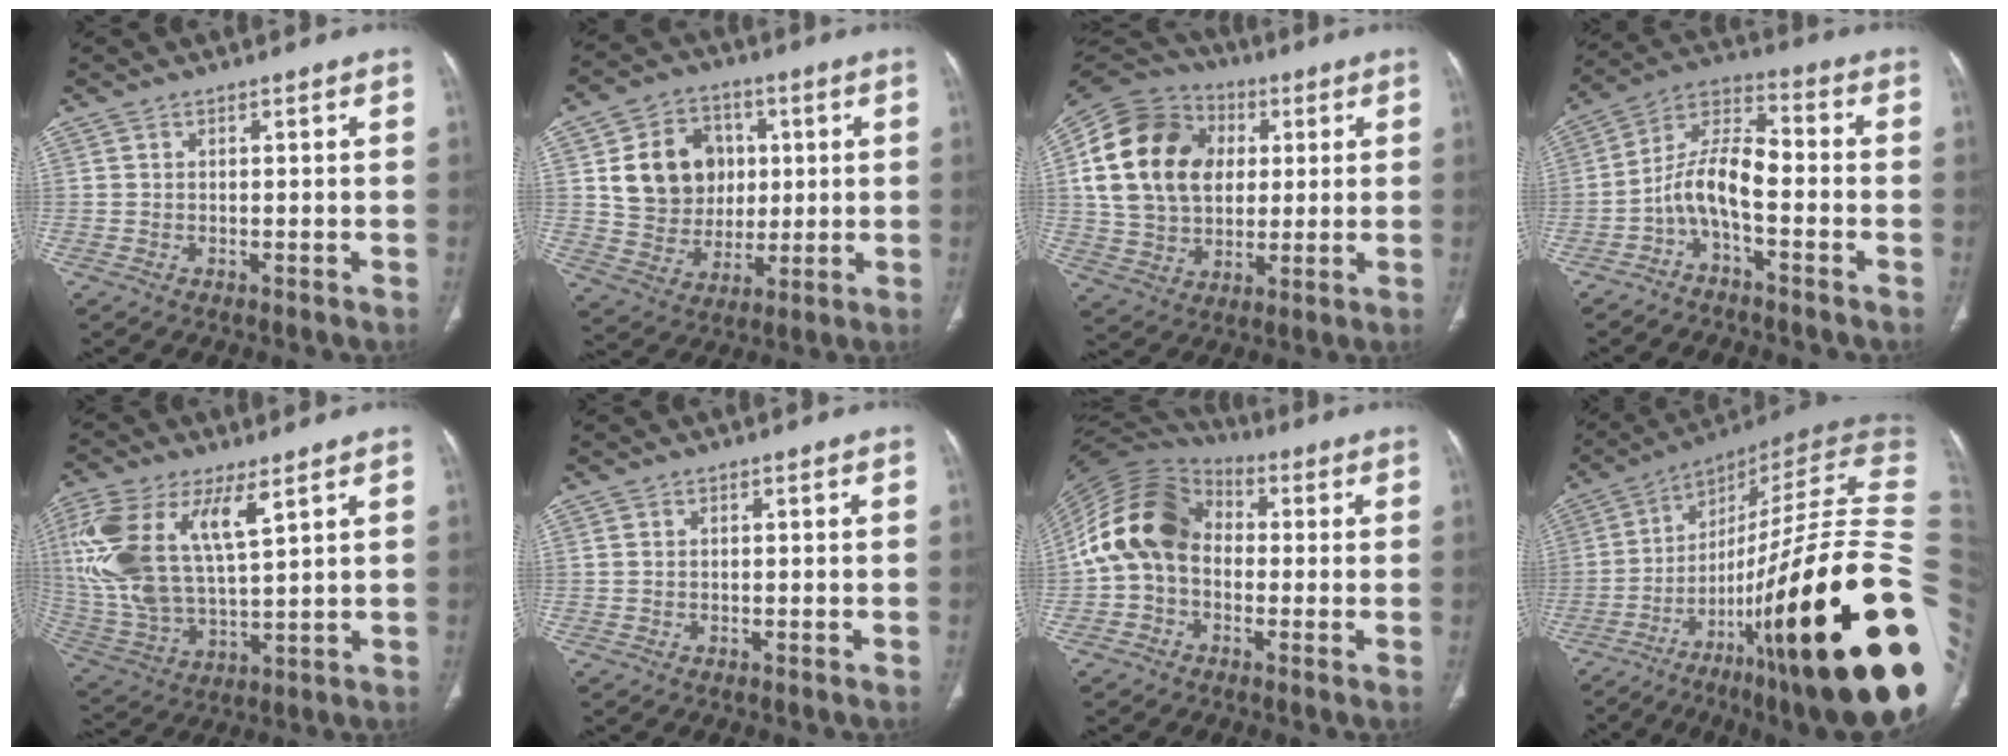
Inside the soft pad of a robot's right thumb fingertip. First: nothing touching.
{"total": 15.0, "force": [3.1, 12.6, 7.4], "torque": [-0.085, -0.001, 0.064]}
{"total": 22.3, "force": [4.7, 16.5, 14.3], "torque": [-0.261, 0.016, 0.086]}
{"total": 9.3, "force": [-3.2, 3.8, 7.9], "torque": [-0.149, 0.063, -0.071]}
{"total": 19.3, "force": [7.4, 8.4, 15.8], "torque": [-0.339, -0.019, 0.149]}
{"total": 0.6, "force": [0.1, 0.4, 0.3], "torque": [-0.008, 0.004, 0.003]}
{"total": 15.3, "force": [0.2, 11.2, 10.4], "torque": [-0.188, 0.039, -0.011]}
{"total": 42.3, "force": [-8.8, 9.9, 40.2], "torque": [-0.515, 0.060, -0.135]}